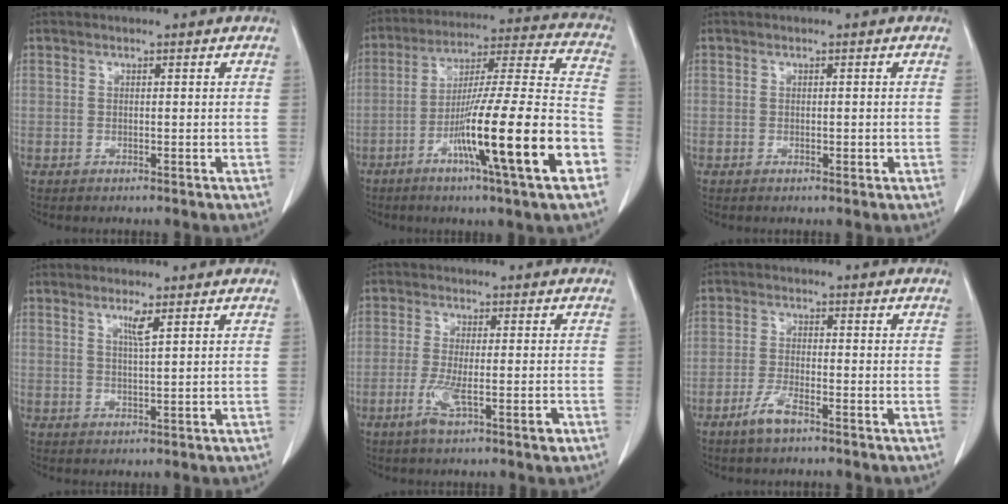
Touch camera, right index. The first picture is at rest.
{"total": 21.7, "force": [-8.6, 0.2, 20.0], "torque": [-0.295, -0.014, -0.143]}
{"total": 0.9, "force": [-0.2, 0.5, 0.8], "torque": [-0.010, 0.000, -0.001]}
{"total": 2.3, "force": [1.2, -0.3, 1.9], "torque": [-0.039, -0.005, 0.023]}
{"total": 6.1, "force": [-2.8, 0.9, 5.3], "torque": [-0.095, -0.006, -0.047]}
{"total": 3.8, "force": [-2.7, 0.6, 2.6], "torque": [-0.058, -0.003, -0.053]}